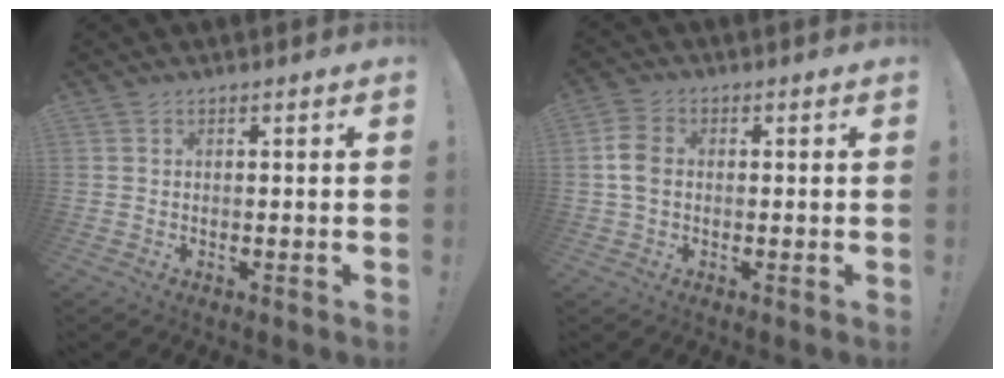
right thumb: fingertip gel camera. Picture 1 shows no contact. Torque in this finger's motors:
{"motor_torque": [0.80, 0.80, 0.48, -0.43, 0.01]}